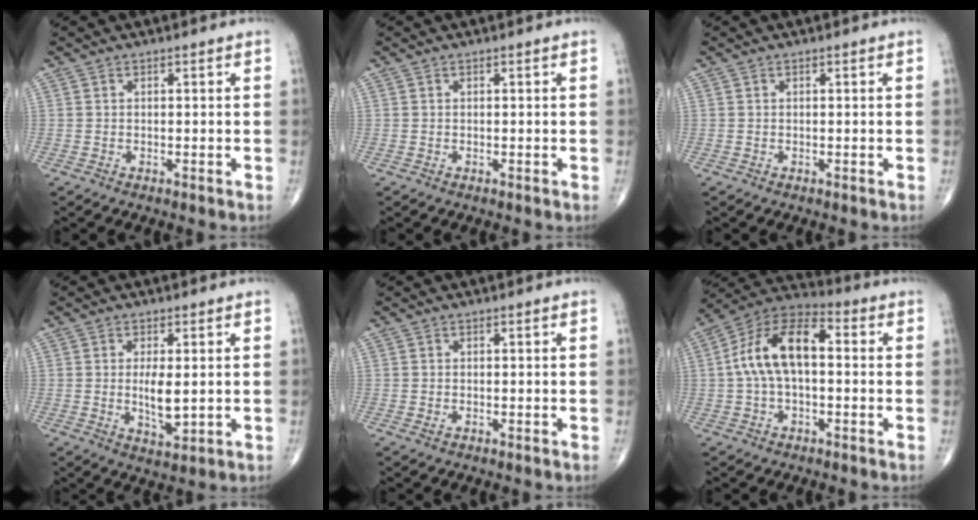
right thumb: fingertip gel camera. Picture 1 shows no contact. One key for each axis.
{"total": 0.0}
{"total": 0.0}
{"total": 5.7, "fx": 0.2, "fy": 2.1, "fz": 5.3, "tx": -0.093, "ty": -0.015, "tz": 0.007}
{"total": 0.0}
{"total": 13.6, "fx": 0.7, "fy": 7.2, "fz": 11.5, "tx": -0.211, "ty": 0.043, "tz": 0.000}